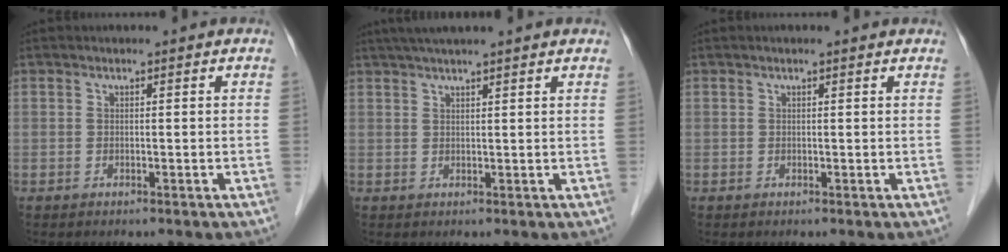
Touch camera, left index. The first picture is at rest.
{"total": 8.4, "force": [7.0, 0.0, 4.7], "torque": [-0.073, 0.042, 0.097]}
{"total": 1.4, "force": [1.3, 0.2, 0.6], "torque": [-0.014, 0.012, 0.012]}